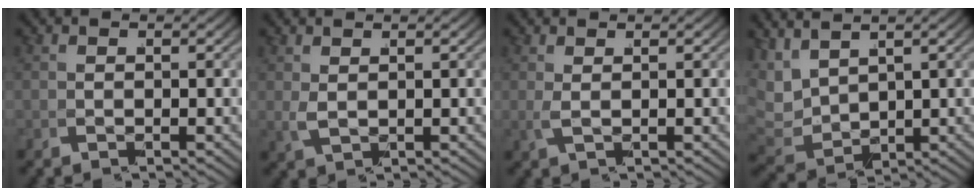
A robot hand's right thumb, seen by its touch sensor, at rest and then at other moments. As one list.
[{"total": 1.4, "force": [0.9, 0.3, 0.9], "torque": [-0.029, -0.005, 0.031]}, {"total": 1.2, "force": [0.7, 0.0, 0.9], "torque": [-0.033, -0.005, 0.022]}, {"total": 6.0, "force": [1.9, 4.3, 3.8], "torque": [-0.107, -0.023, 0.058]}]